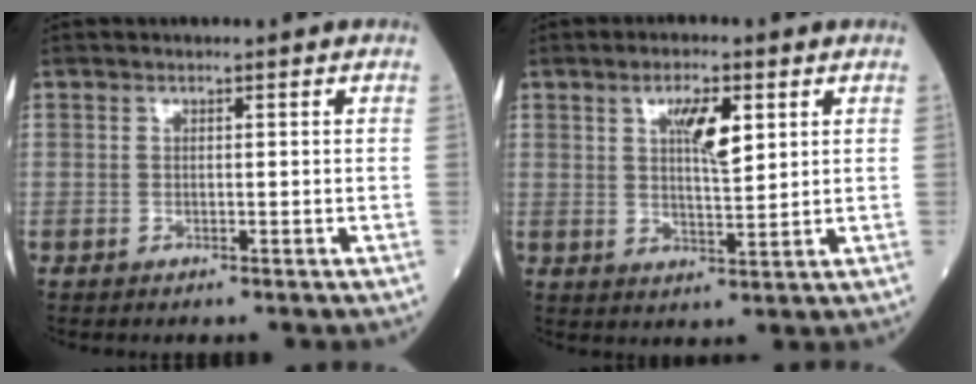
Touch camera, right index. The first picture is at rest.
{"total": 5.7, "force": [2.3, 1.3, 5.0], "torque": [-0.090, 0.001, 0.041]}